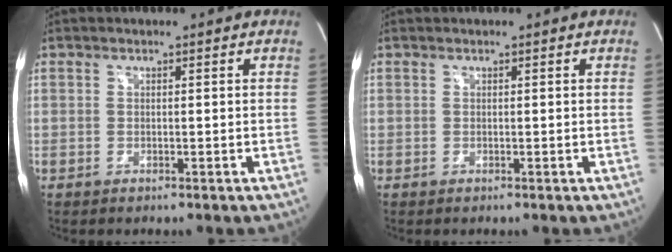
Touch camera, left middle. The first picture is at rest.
{"total": 0.0}